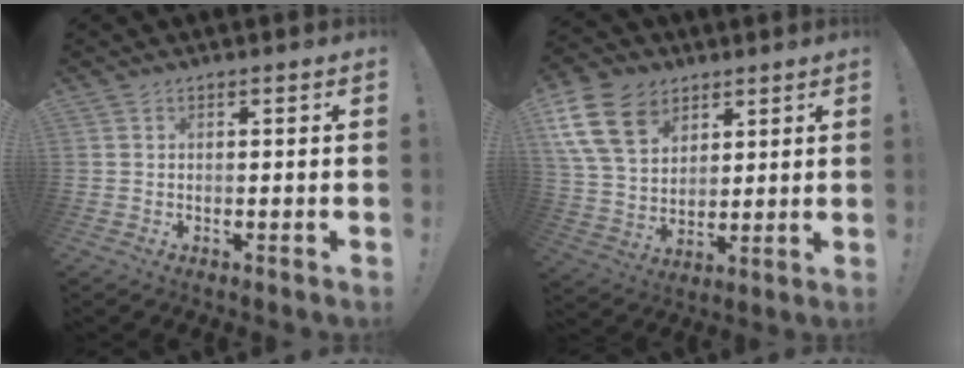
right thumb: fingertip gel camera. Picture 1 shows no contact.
{"total": 17.5, "force": [8.1, 12.5, 9.2], "torque": [-0.167, -0.035, 0.155]}